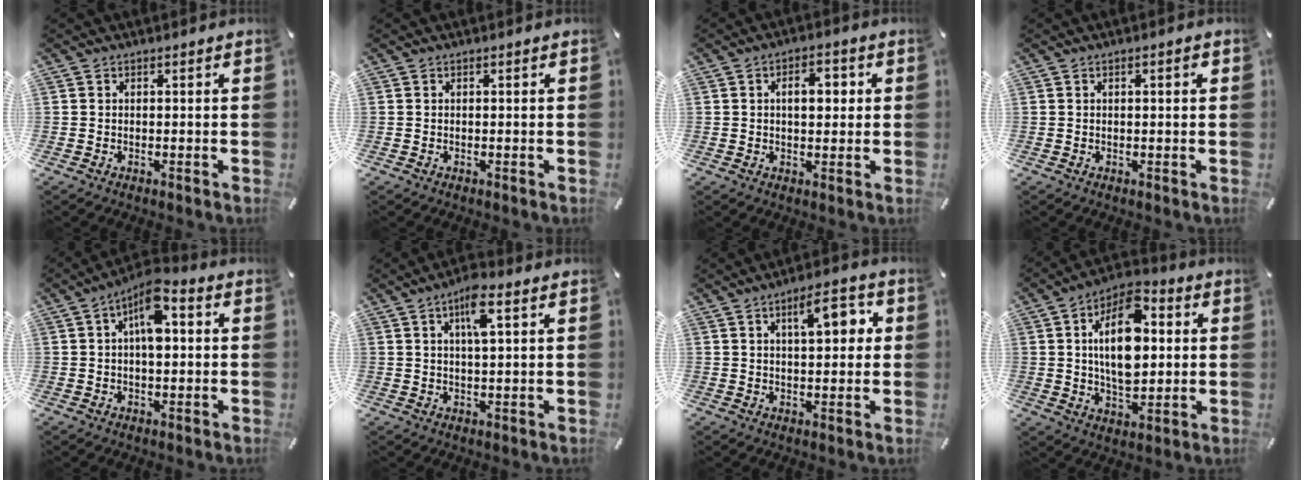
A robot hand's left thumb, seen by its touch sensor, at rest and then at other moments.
{"total": 0.0}
{"total": 5.9, "force": [1.0, 3.5, 4.6], "torque": [-0.062, 0.001, 0.006]}
{"total": 1.1, "force": [0.2, 0.3, 1.1], "torque": [-0.020, 0.004, 0.003]}
{"total": 8.3, "force": [1.7, 4.0, 7.1], "torque": [-0.108, 0.005, 0.026]}
{"total": 6.8, "force": [2.9, 1.6, 5.9], "torque": [-0.106, 0.002, 0.044]}
{"total": 8.5, "force": [2.9, 3.6, 7.1], "torque": [-0.103, -0.003, 0.040]}
{"total": 16.0, "force": [2.7, 9.6, 12.5], "torque": [-0.228, -0.001, 0.040]}